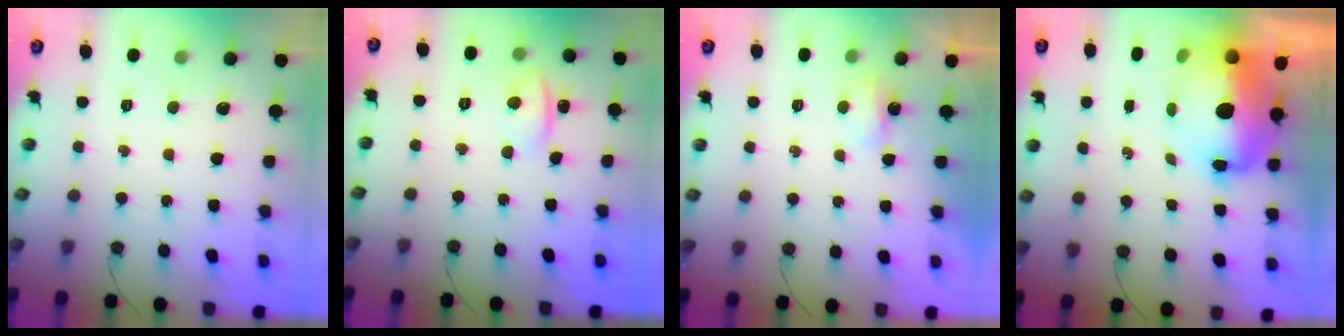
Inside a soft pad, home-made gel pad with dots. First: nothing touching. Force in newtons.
{"total": 1.5, "press": 1.3, "slide": 0.7}
{"total": 3.1, "press": 3.0, "slide": 0.6}
{"total": 14.1, "press": 14.1, "slide": 1.3}